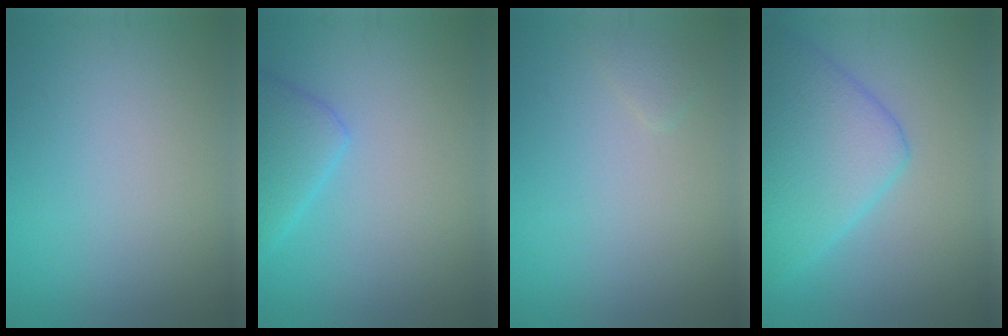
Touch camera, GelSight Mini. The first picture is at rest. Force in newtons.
{"total": 3.1, "press": 3.1, "slide": 0.1}
{"total": 0.8, "press": 0.8, "slide": 0.1}
{"total": 7.2, "press": 7.2, "slide": 0.2}